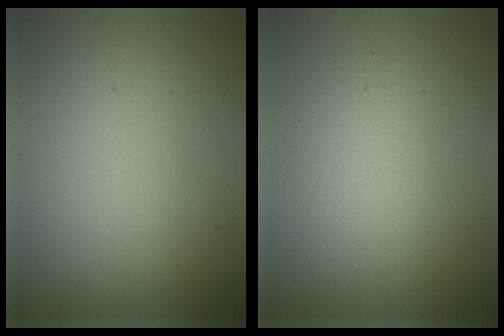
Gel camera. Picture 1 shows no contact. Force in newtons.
{"total": 2.4, "press": 2.4, "slide": 0.2}